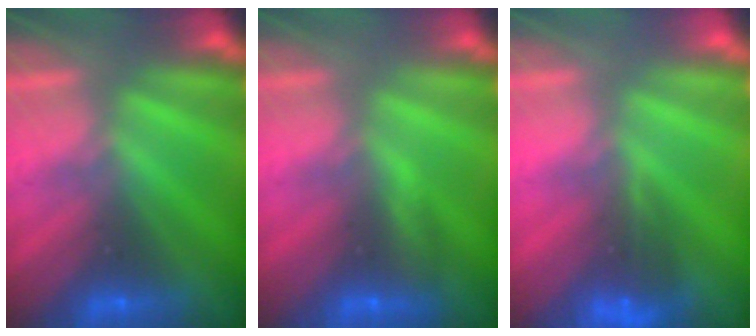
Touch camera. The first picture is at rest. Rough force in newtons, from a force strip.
{"total": 3.1}
{"total": 4.4}